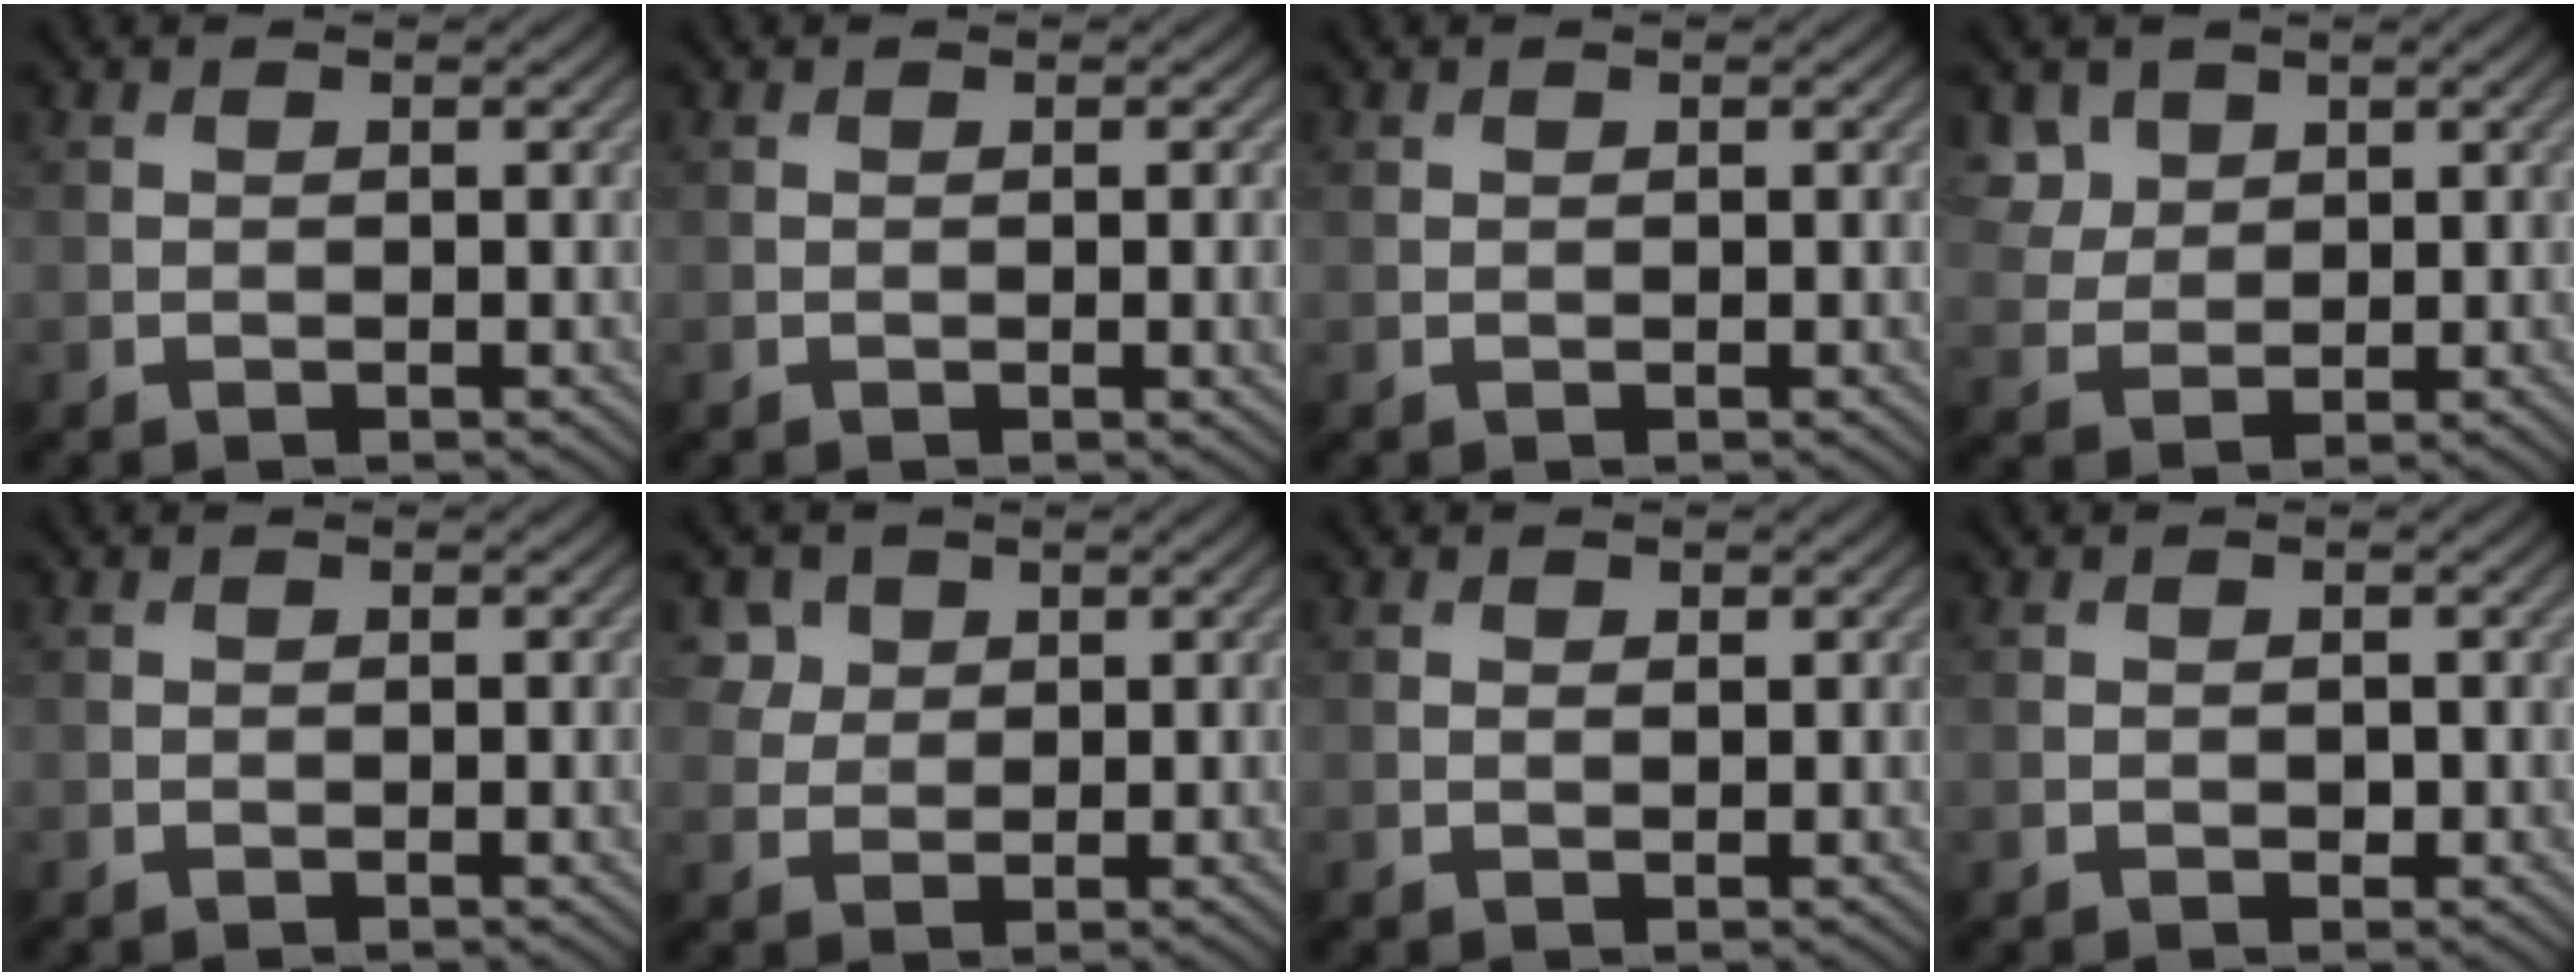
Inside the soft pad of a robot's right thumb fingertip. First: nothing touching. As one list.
[{"total": 1.5, "force": [-0.1, 0.3, 1.5], "torque": [-0.018, -0.003, -0.002]}, {"total": 0.0}, {"total": 3.9, "force": [2.2, 2.8, 1.5], "torque": [-0.049, -0.005, 0.049]}, {"total": 0.6, "force": [0.0, 0.1, 0.6], "torque": [-0.007, -0.001, 0.000]}, {"total": 3.6, "force": [1.9, 2.8, 1.1], "torque": [-0.038, -0.009, 0.050]}, {"total": 0.7, "force": [0.5, 0.2, 0.4], "torque": [-0.007, -0.002, 0.008]}, {"total": 0.7, "force": [-0.1, 0.5, 0.5], "torque": [-0.006, -0.003, -0.001]}]